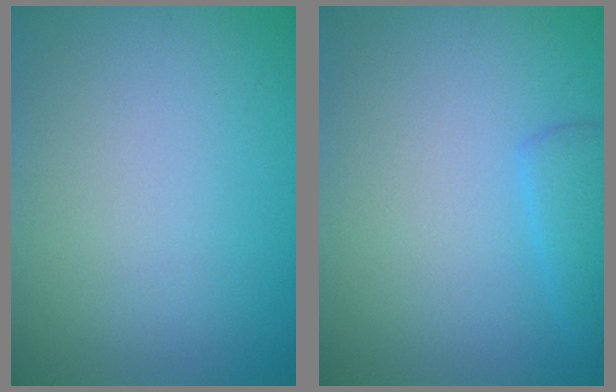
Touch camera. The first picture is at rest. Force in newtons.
{"total": 2.0, "press": 1.9, "slide": 0.2}